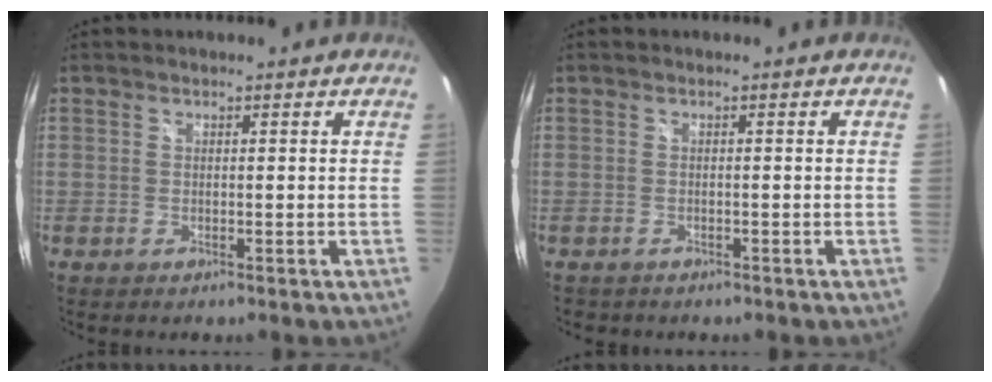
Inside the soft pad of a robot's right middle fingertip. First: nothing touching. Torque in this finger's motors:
{"motor_torque": [-0.37, -0.09, -0.02, -0.01]}